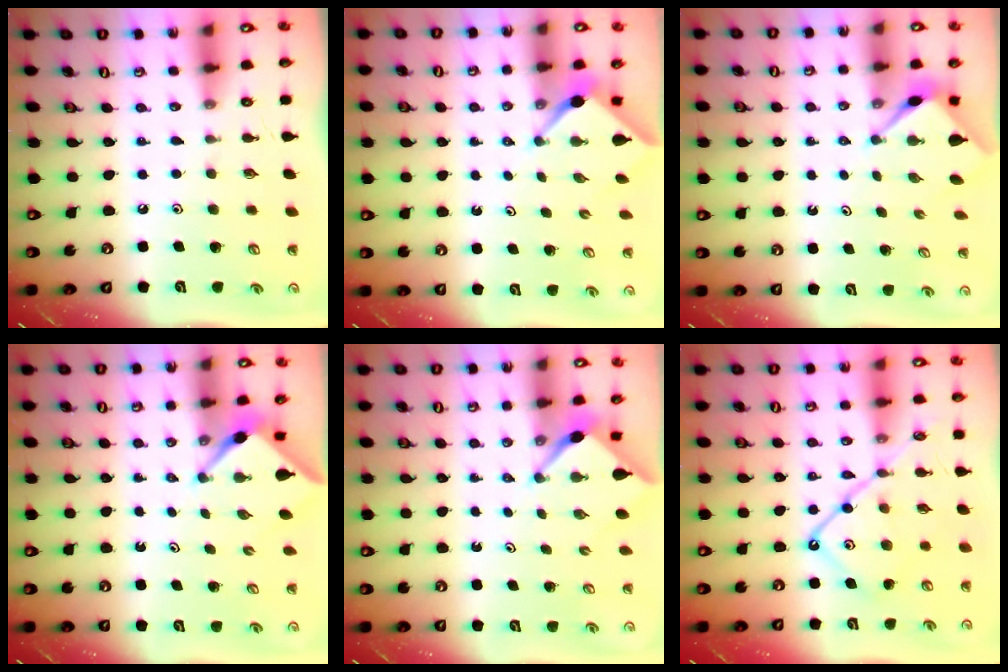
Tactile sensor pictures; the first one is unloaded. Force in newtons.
{"total": 2.5, "press": 2.5, "slide": 0.3}
{"total": 3.3, "press": 3.2, "slide": 0.3}
{"total": 3.1, "press": 3.1, "slide": 0.3}
{"total": 2.5, "press": 2.5, "slide": 0.3}
{"total": 14.4, "press": 14.3, "slide": 1.3}